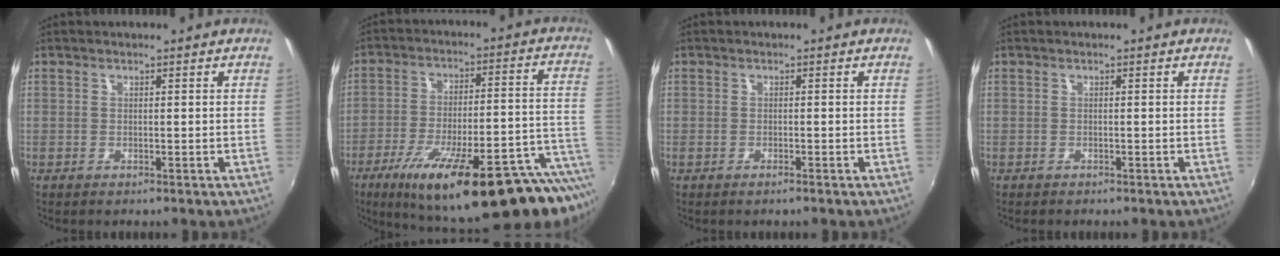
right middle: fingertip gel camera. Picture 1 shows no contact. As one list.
[{"total": 28.6, "force": [-19.9, 3.8, 20.2], "torque": [-0.280, -0.052, -0.286]}, {"total": 0.8, "force": [-0.7, 0.1, 0.4], "torque": [-0.008, -0.002, -0.013]}, {"total": 0.5, "force": [-0.5, 0.2, 0.0], "torque": [-0.002, -0.003, -0.008]}]